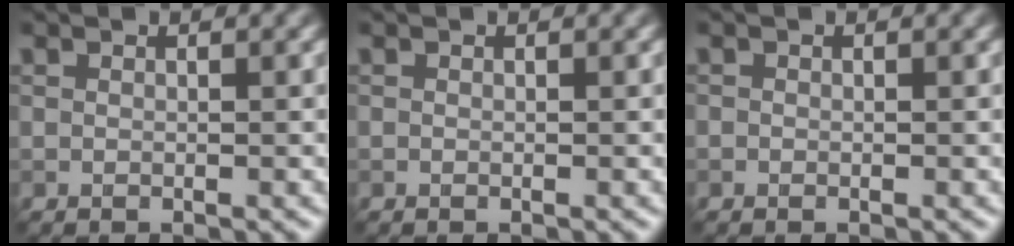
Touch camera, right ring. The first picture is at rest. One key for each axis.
{"total": 0.0}
{"total": 0.0}